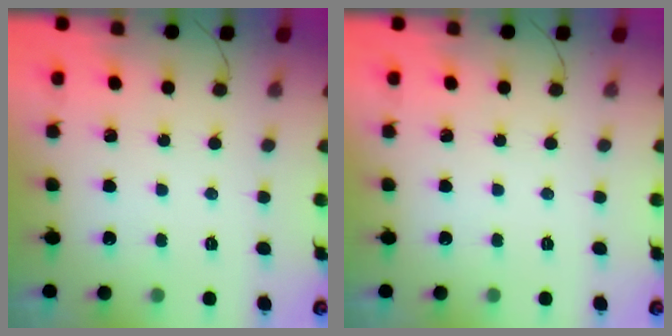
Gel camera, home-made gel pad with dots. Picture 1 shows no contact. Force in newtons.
{"total": 0.0}